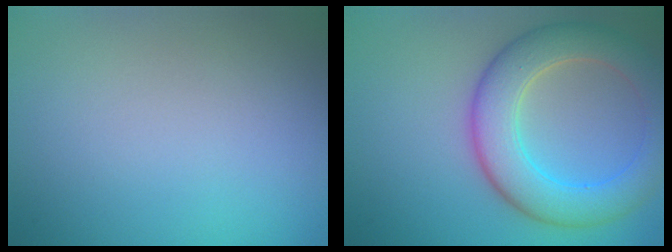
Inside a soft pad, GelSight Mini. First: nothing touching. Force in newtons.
{"total": 6.8, "press": 6.8, "slide": 0.5}